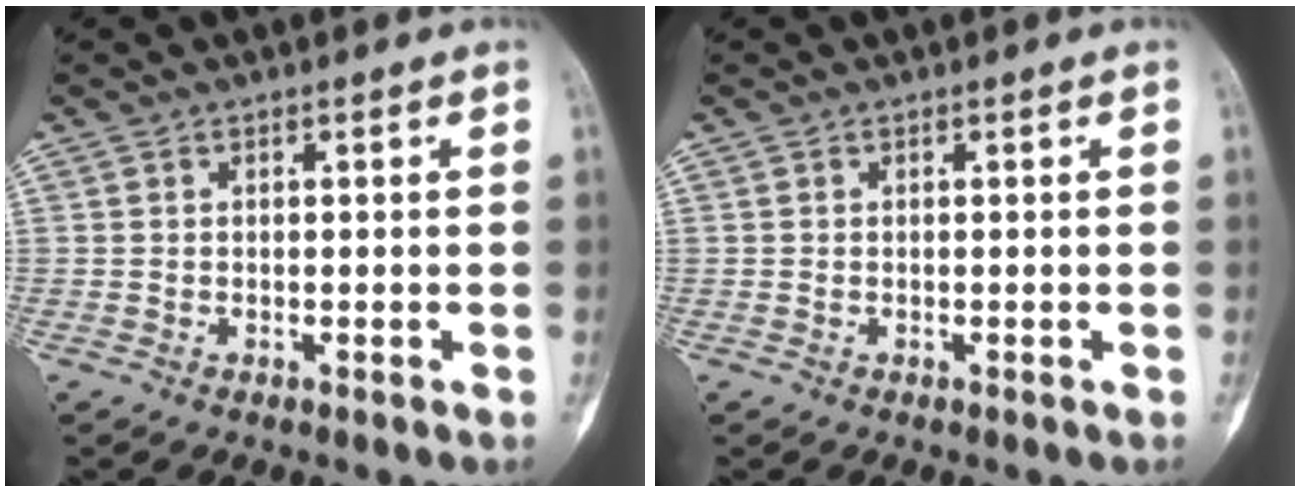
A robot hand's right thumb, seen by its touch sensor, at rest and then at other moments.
{"total": 0.0}